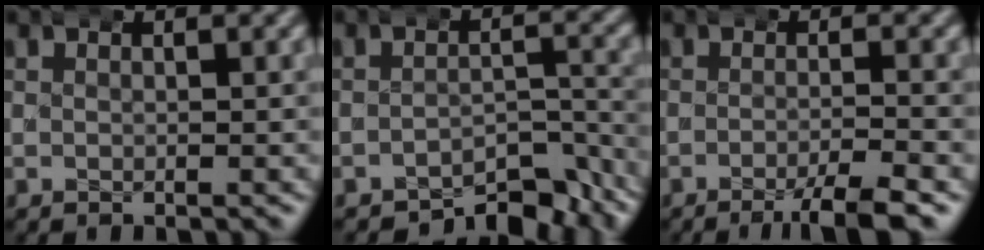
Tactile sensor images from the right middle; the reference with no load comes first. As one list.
[{"total": 6.7, "force": [-5.7, 2.2, 2.7], "torque": [-0.026, -0.009, -0.088]}, {"total": 3.9, "force": [-2.5, 0.2, 3.0], "torque": [-0.044, 0.001, -0.046]}]